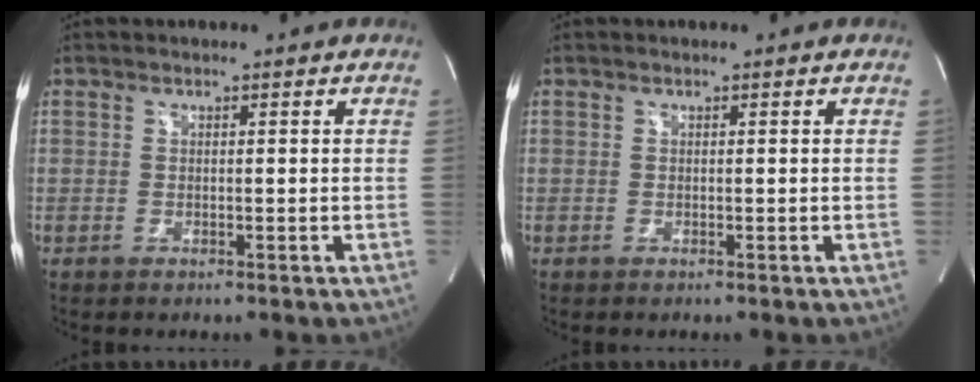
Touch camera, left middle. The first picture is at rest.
{"total": 0.0}